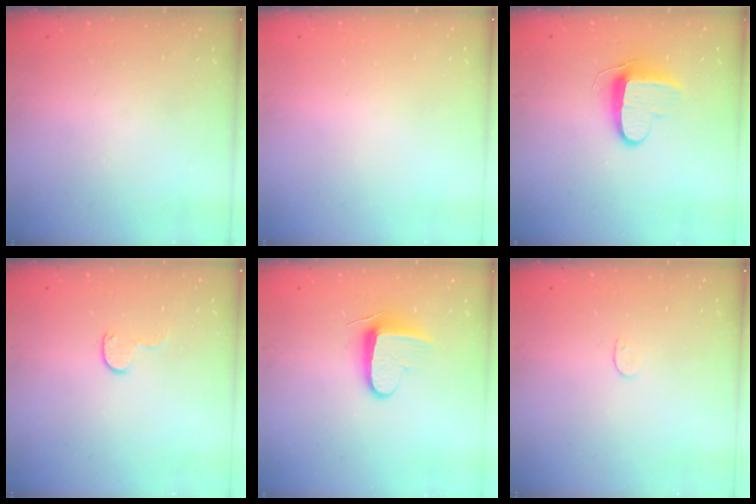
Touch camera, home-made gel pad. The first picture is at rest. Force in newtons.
{"total": 0.6, "press": 0.6, "slide": 0.2}
{"total": 9.8, "press": 9.7, "slide": 0.9}
{"total": 5.6, "press": 5.5, "slide": 0.5}
{"total": 9.3, "press": 9.3, "slide": 0.6}
{"total": 3.6, "press": 3.6, "slide": 0.3}